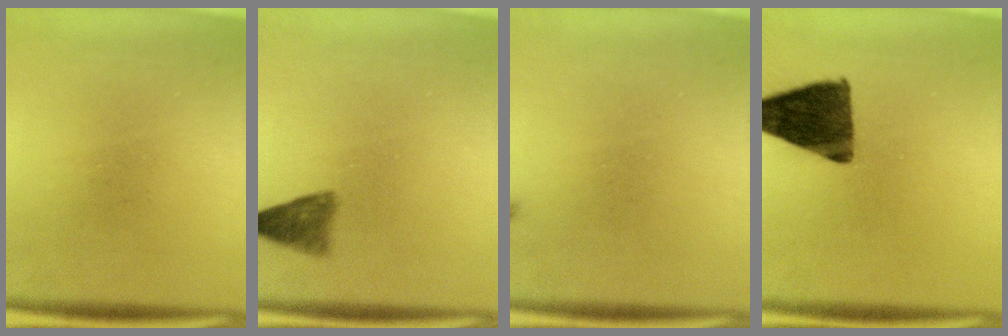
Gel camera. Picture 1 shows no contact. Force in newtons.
{"total": 3.1}
{"total": 0.5}
{"total": 12.3}